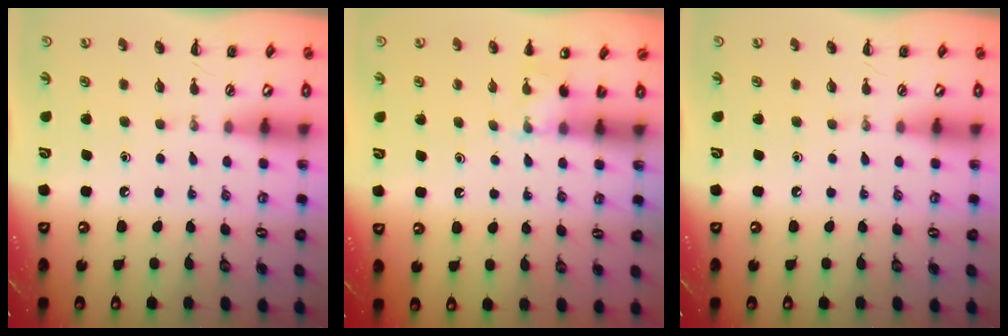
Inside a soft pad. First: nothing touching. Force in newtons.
{"total": 3.9, "press": 3.7, "slide": 1.2}
{"total": 0.0}